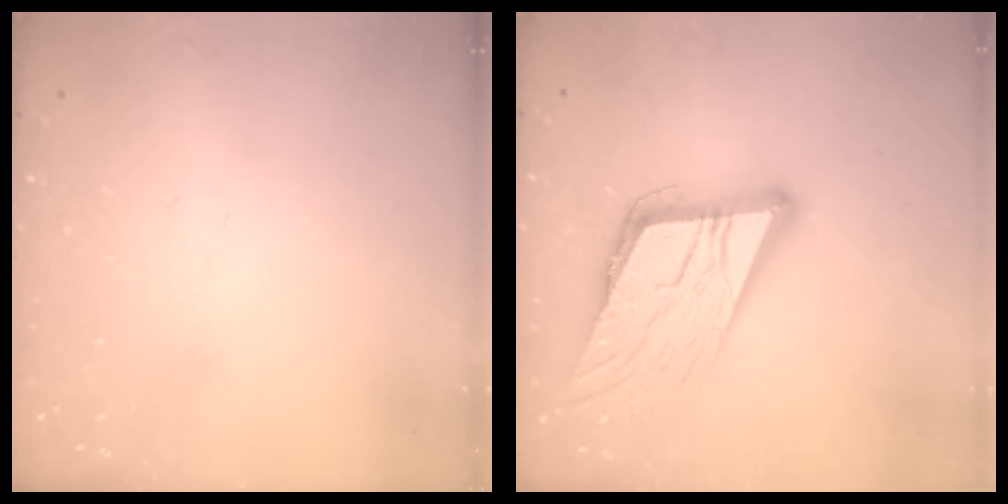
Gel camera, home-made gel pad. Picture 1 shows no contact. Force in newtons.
{"total": 17.7, "press": 17.6, "slide": 2.1}